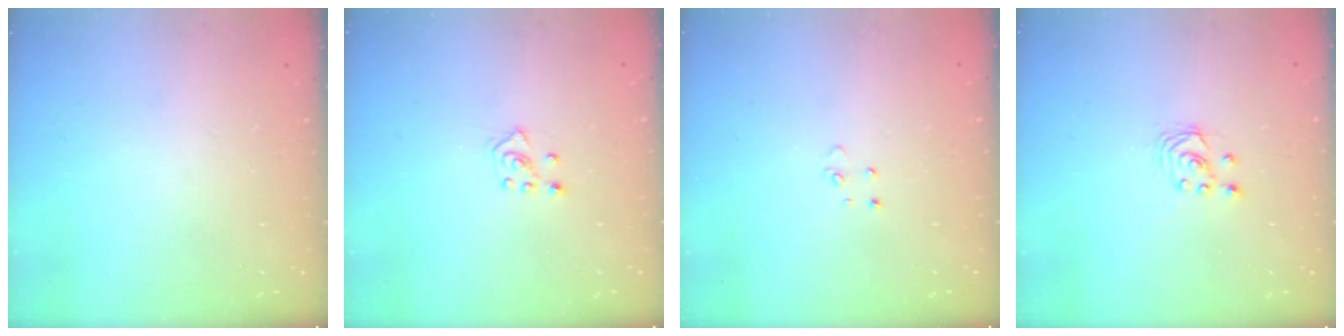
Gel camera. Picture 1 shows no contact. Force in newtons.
{"total": 4.6, "press": 4.5, "slide": 0.8}
{"total": 2.6, "press": 2.6, "slide": 0.2}
{"total": 2.1, "press": 2.1, "slide": 0.3}